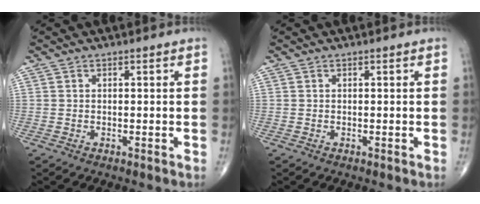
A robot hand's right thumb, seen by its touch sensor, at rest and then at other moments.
{"total": 0.0}